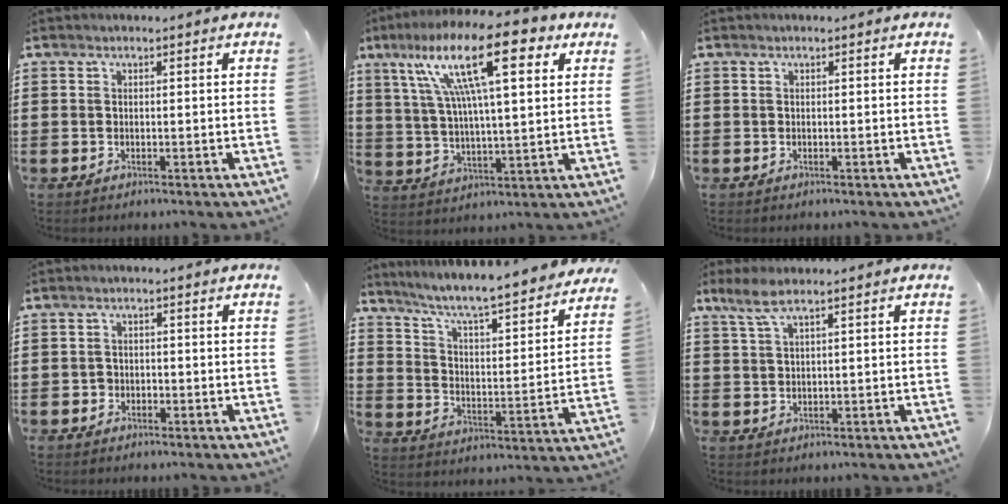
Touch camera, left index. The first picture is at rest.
{"total": 18.3, "force": [9.4, 4.6, 15.0], "torque": [-0.281, -0.012, 0.148]}
{"total": 0.0}
{"total": 1.3, "force": [-0.8, 1.0, 0.1], "torque": [-0.007, 0.002, -0.018]}
{"total": 5.6, "force": [4.9, -0.2, 2.8], "torque": [-0.078, -0.047, 0.073]}
{"total": 3.2, "force": [1.9, 0.4, 2.5], "torque": [-0.060, -0.001, 0.034]}